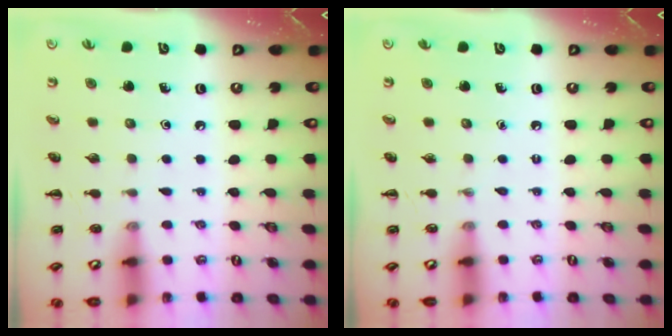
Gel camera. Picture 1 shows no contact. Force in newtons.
{"total": 0.0}